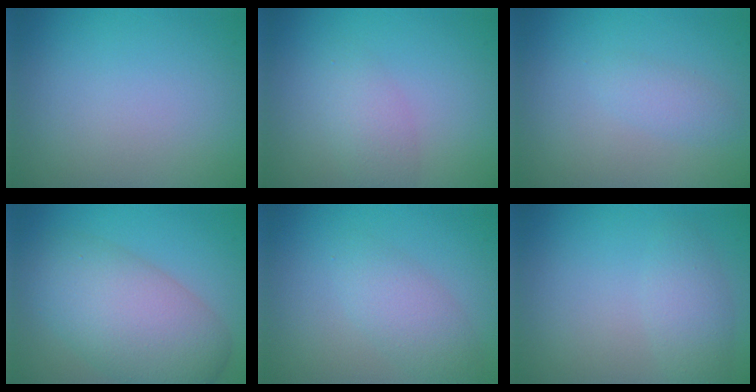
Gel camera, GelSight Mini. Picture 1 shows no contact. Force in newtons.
{"total": 2.1, "press": 2.1, "slide": 0.0}
{"total": 1.4, "press": 1.4, "slide": 0.0}
{"total": 8.0, "press": 8.0, "slide": 0.4}
{"total": 2.7, "press": 2.7, "slide": 0.0}
{"total": 2.2, "press": 2.2, "slide": 0.0}